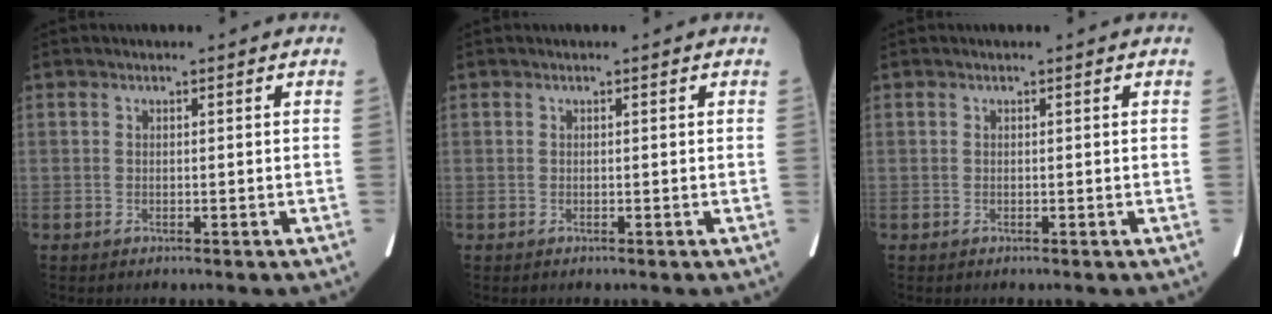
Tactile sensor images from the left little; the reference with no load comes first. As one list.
[{"total": 0.0}, {"total": 0.0}]